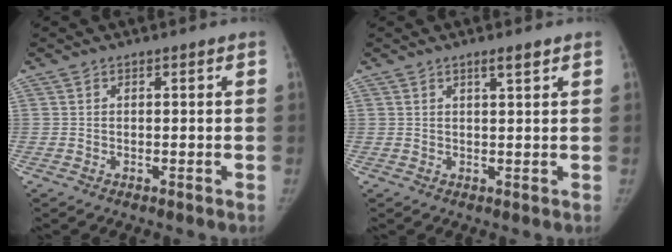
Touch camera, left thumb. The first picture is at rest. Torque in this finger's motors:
{"motor_torque": [-0.16, -0.02, 0.41, -0.03, -0.06]}